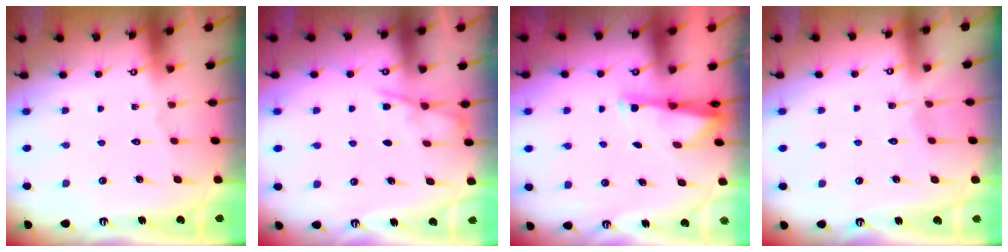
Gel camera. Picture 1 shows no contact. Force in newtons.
{"total": 4.7, "press": 4.7, "slide": 0.5}
{"total": 3.0, "press": 2.9, "slide": 0.5}
{"total": 3.4, "press": 3.3, "slide": 0.4}